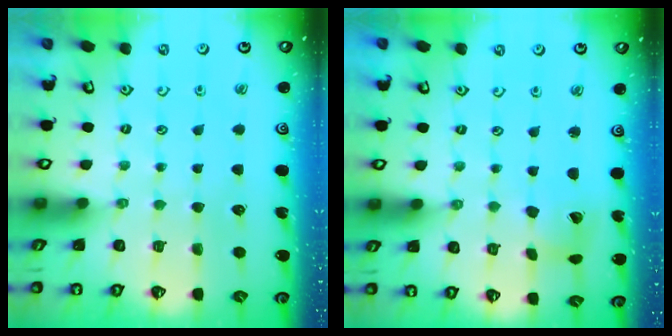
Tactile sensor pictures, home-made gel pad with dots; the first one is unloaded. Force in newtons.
{"total": 6.9, "press": 6.9, "slide": 0.7}